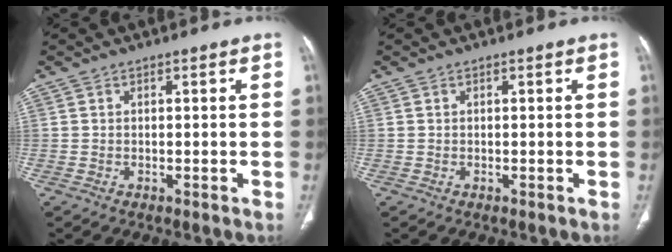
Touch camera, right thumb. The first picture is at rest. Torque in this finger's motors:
{"motor_torque": [-0.03, 0.03, -0.30, 0.23, 0.00]}